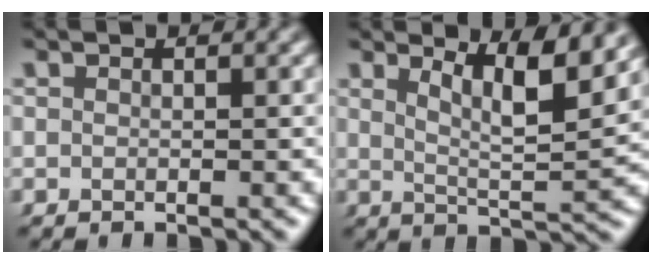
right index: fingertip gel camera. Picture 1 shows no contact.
{"total": 5.3, "force": [3.0, 0.9, 4.3], "torque": [-0.073, -0.007, 0.048]}